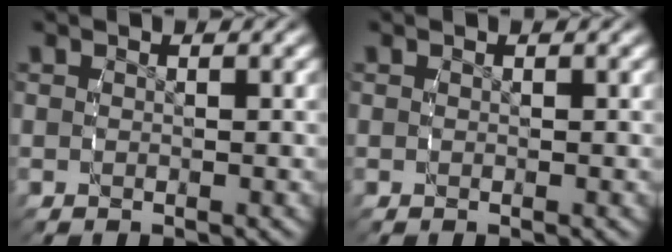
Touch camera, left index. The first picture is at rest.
{"total": 0.0}